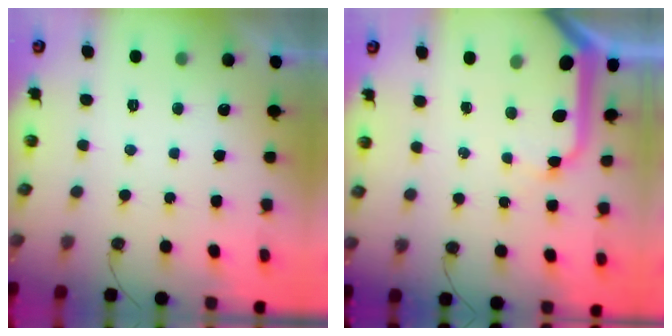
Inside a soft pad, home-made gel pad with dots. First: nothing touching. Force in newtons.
{"total": 14.6, "press": 14.5, "slide": 1.9}